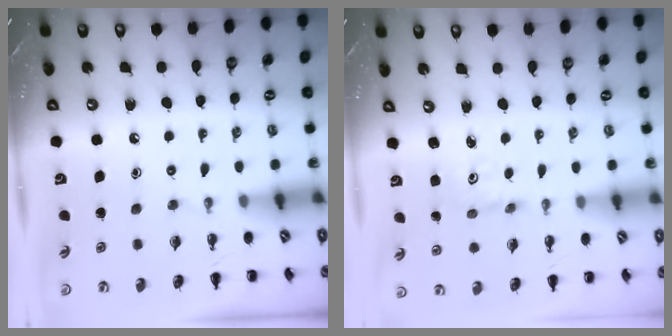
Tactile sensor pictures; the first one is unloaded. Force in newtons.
{"total": 1.2, "press": 1.1, "slide": 0.4}